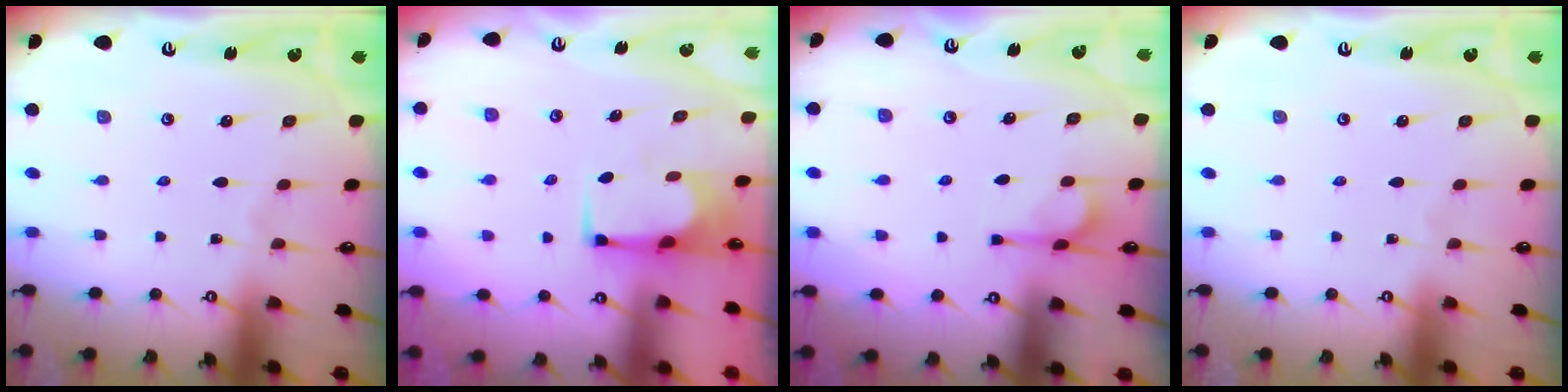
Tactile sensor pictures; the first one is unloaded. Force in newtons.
{"total": 1.8, "press": 1.7, "slide": 0.3}
{"total": 4.0, "press": 3.9, "slide": 0.5}
{"total": 0.0}